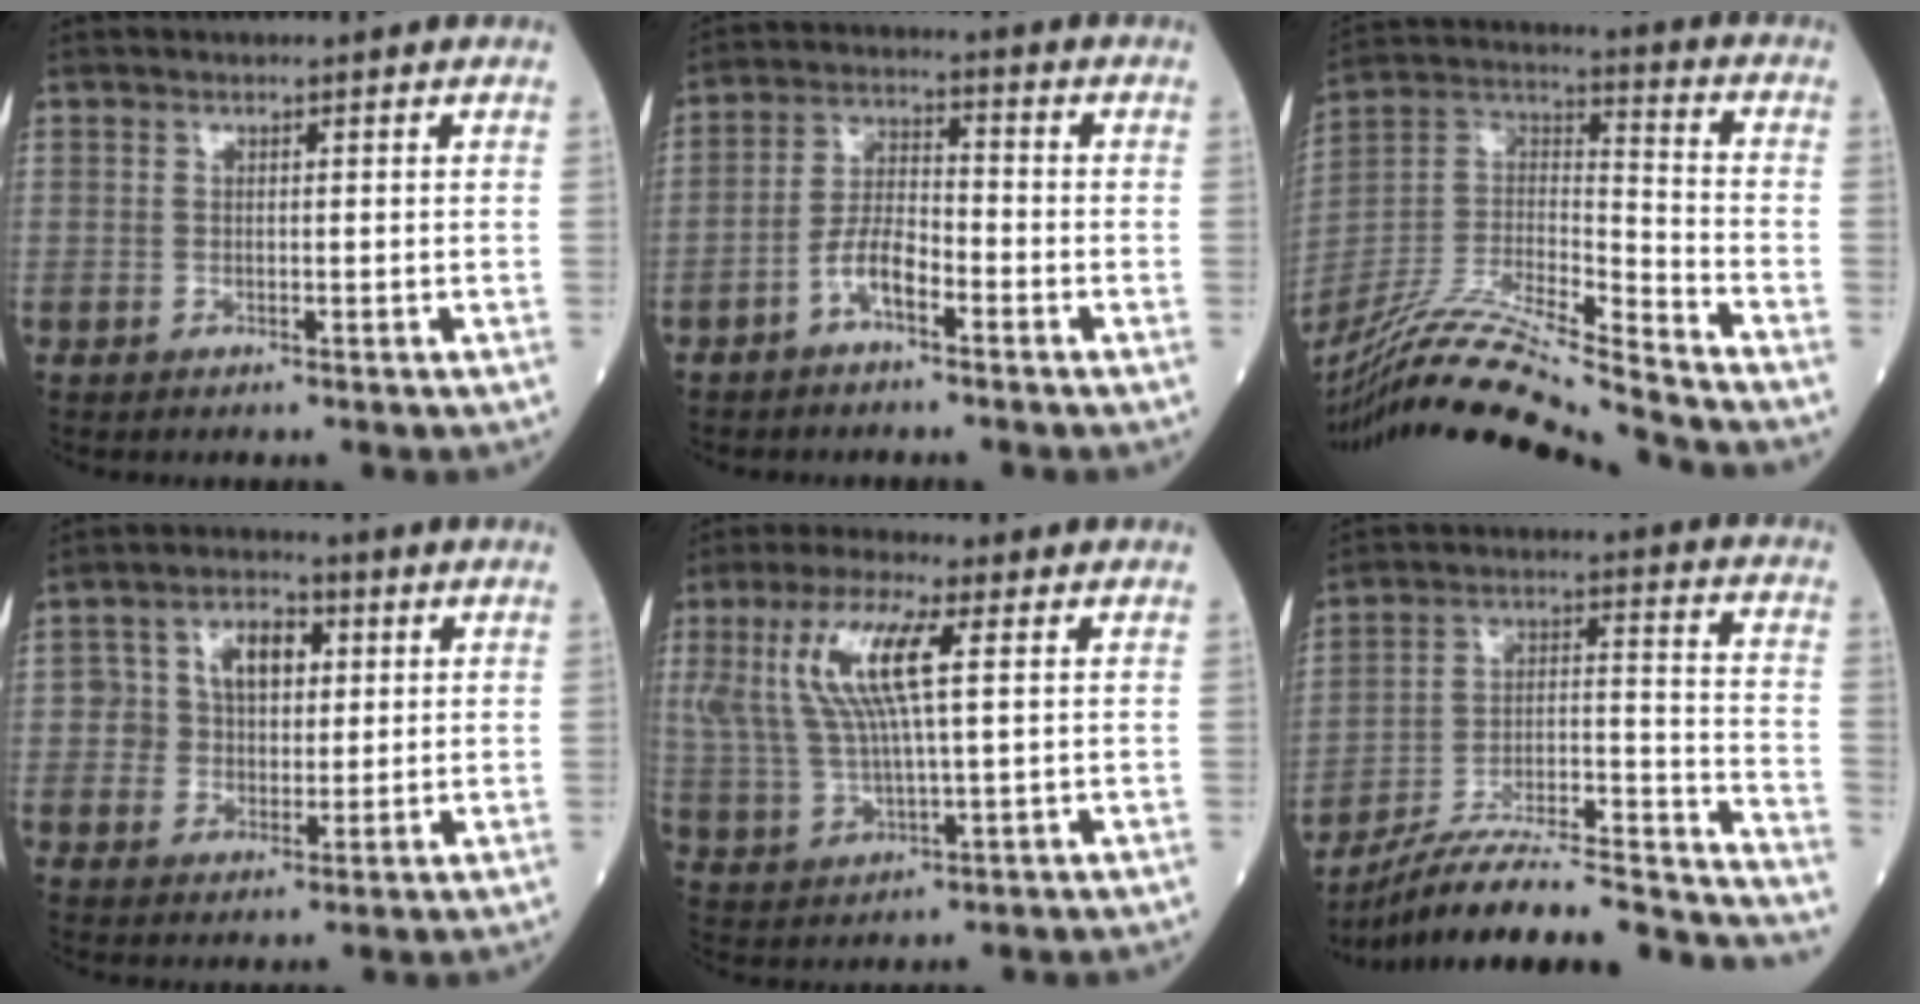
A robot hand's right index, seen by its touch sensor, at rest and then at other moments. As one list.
[{"total": 5.5, "force": [-3.0, 1.9, 4.2], "torque": [-0.089, 0.014, -0.058]}, {"total": 22.5, "force": [-20.4, -0.8, 9.4], "torque": [-0.214, -0.012, -0.366]}, {"total": 7.4, "force": [1.8, 5.2, 5.0], "torque": [-0.082, 0.023, 0.034]}, {"total": 11.6, "force": [3.6, 2.1, 10.8], "torque": [-0.244, 0.018, 0.070]}, {"total": 26.2, "force": [-24.1, 0.8, 10.4], "torque": [-0.113, 0.010, -0.363]}]